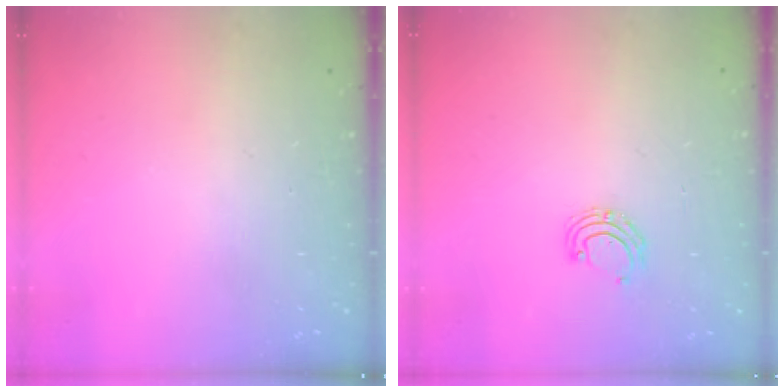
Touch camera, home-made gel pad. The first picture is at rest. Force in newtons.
{"total": 6.0, "press": 5.9, "slide": 1.1}